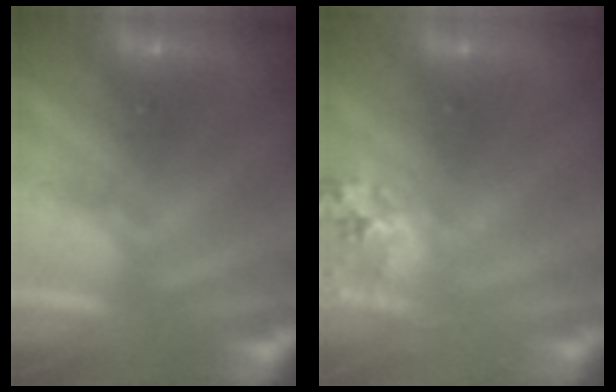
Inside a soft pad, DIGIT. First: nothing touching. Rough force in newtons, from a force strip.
{"total": 2.8}